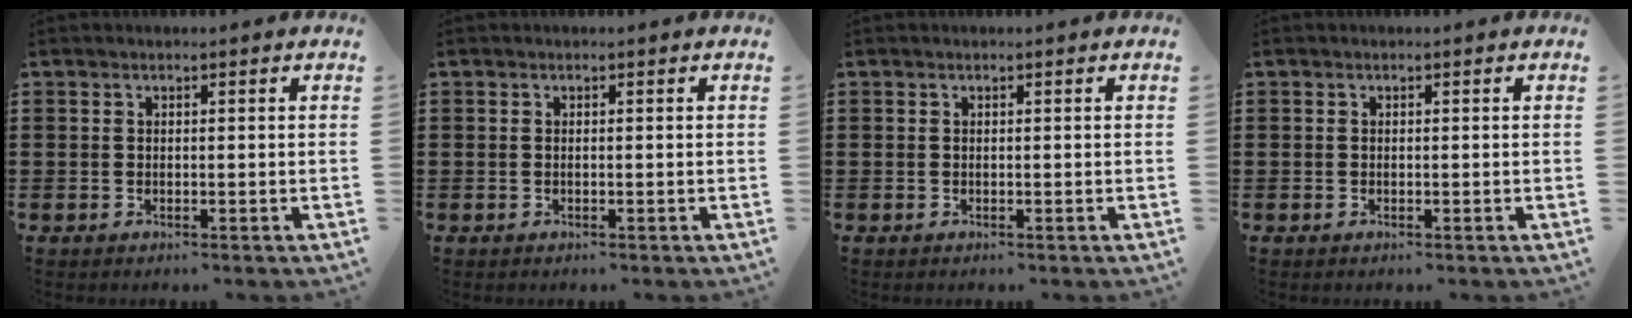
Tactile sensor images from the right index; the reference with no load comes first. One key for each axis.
{"total": 0.0}
{"total": 0.0}
{"total": 0.0}